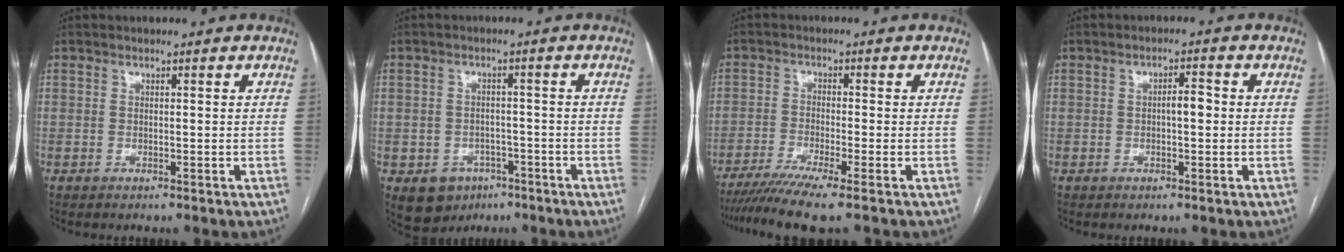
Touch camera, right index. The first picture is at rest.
{"total": 6.3, "force": [-3.3, 5.1, 1.9], "torque": [-0.031, 0.005, -0.037]}
{"total": 7.7, "force": [-5.9, -1.1, 4.8], "torque": [-0.075, -0.022, -0.100]}
{"total": 2.6, "force": [-0.1, 0.8, 2.5], "torque": [-0.038, 0.006, -0.002]}